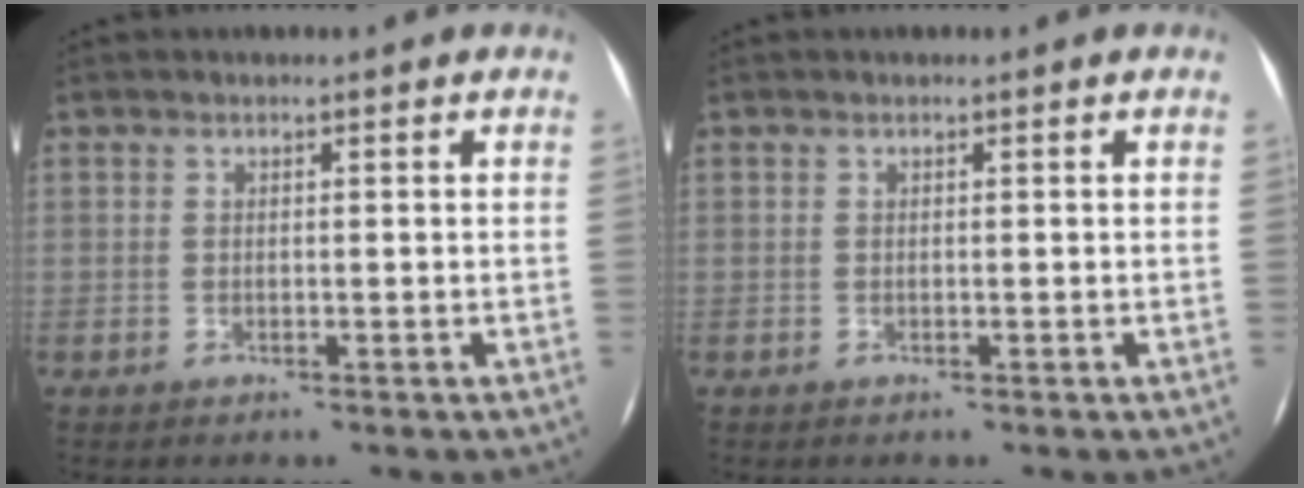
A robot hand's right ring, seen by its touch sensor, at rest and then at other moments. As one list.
[{"total": 0.0}]